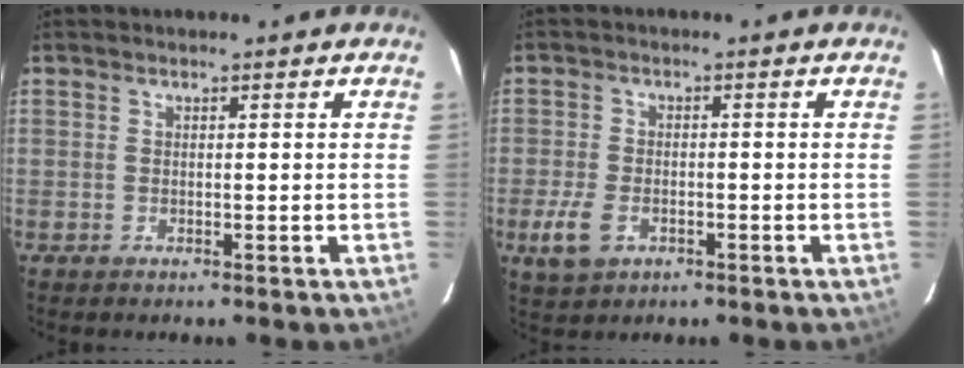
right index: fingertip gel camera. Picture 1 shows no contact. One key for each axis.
{"total": 6.1, "fx": -2.6, "fy": 4.0, "fz": 3.7, "tx": -0.095, "ty": -0.009, "tz": -0.045}